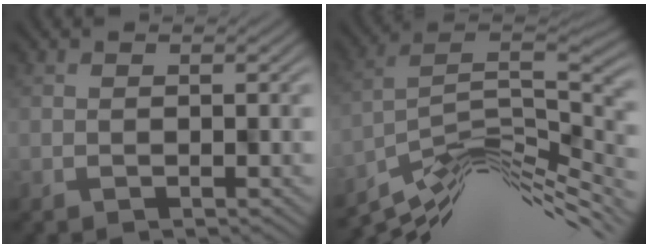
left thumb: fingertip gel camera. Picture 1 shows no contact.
{"total": 13.4, "force": [-7.4, 4.4, 10.3], "torque": [-0.200, -0.007, -0.123]}